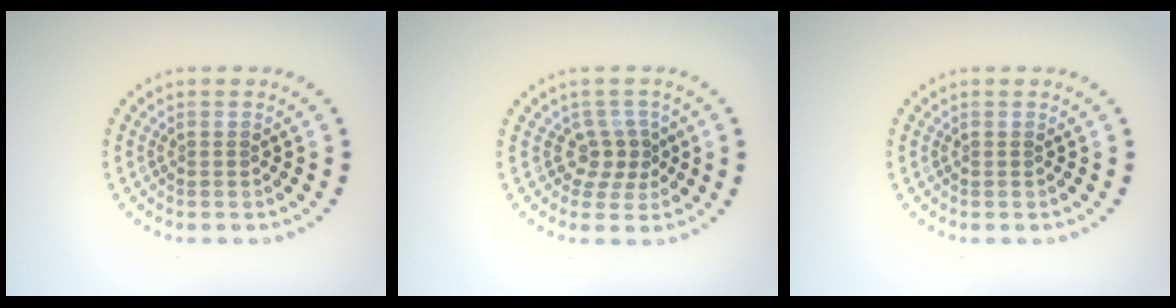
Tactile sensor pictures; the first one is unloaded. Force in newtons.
{"total": 2.4, "press": 1.7, "slide": 1.7}
{"total": 0.0}